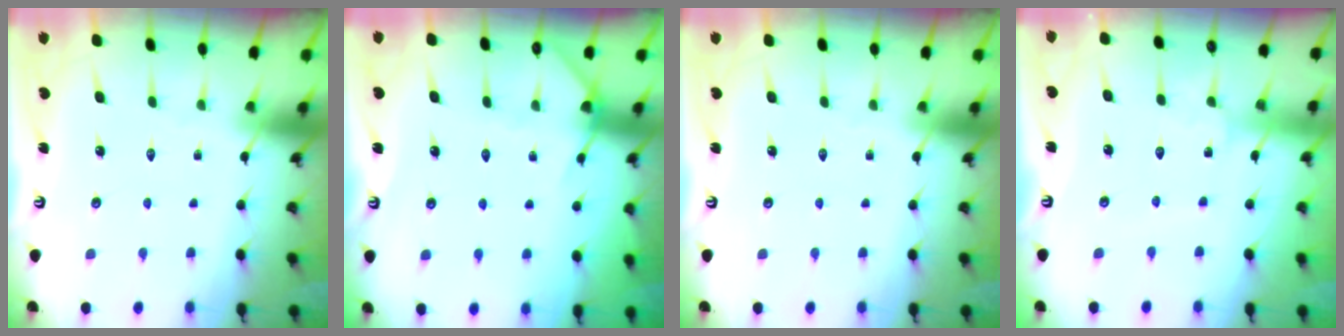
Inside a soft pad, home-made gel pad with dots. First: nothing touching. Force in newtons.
{"total": 4.0, "press": 4.0, "slide": 0.4}
{"total": 0.0}
{"total": 2.0, "press": 2.0, "slide": 0.2}